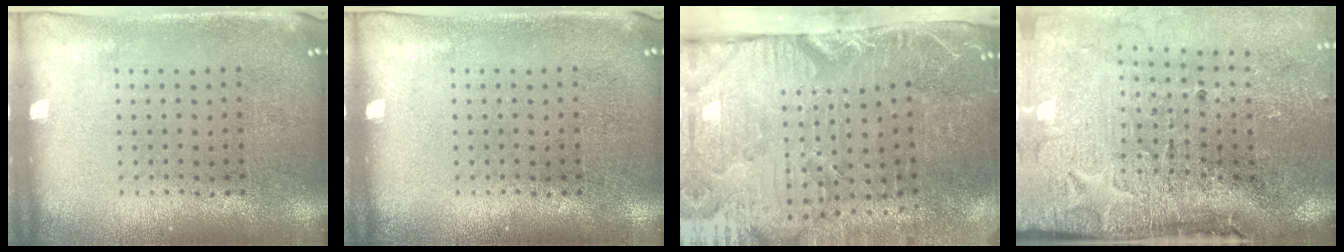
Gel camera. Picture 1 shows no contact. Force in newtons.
{"total": 0.0}
{"total": 5.1, "press": 4.3, "slide": 2.7}
{"total": 4.8, "press": 3.8, "slide": 3.0}